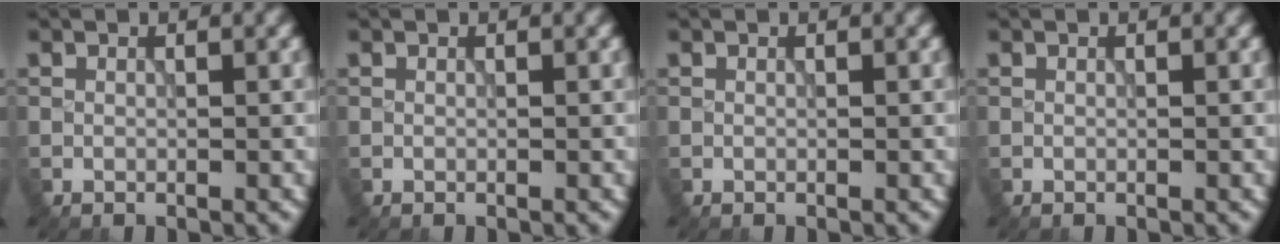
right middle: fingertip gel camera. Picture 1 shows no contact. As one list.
[{"total": 0.0}, {"total": 0.0}, {"total": 0.0}]